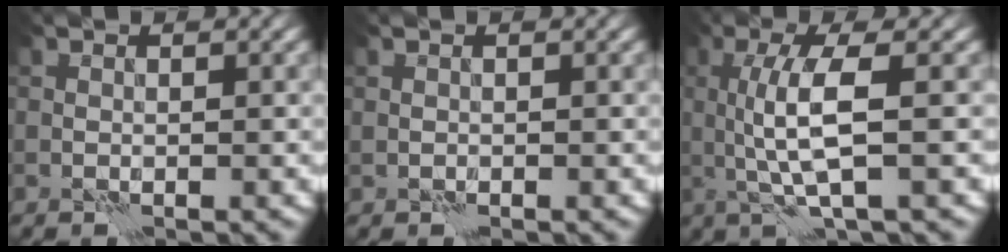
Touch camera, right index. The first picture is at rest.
{"total": 0.0}
{"total": 4.8, "force": [0.3, 1.1, 4.7], "torque": [-0.098, 0.004, 0.010]}